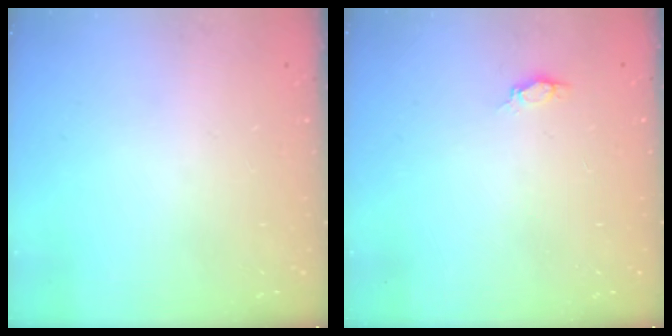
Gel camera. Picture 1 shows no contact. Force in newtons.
{"total": 3.3, "press": 3.1, "slide": 1.0}